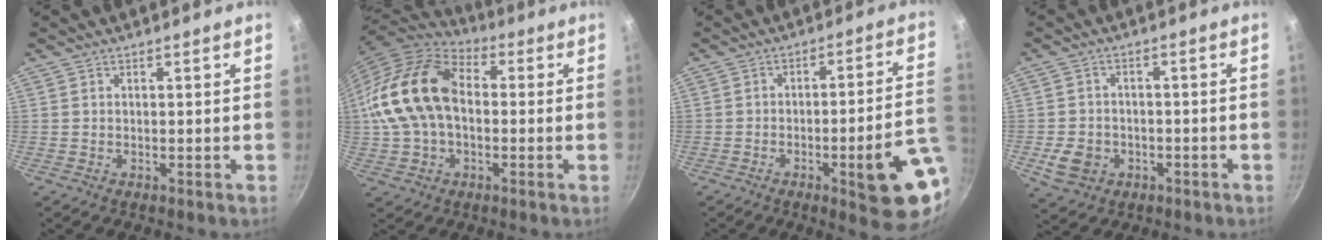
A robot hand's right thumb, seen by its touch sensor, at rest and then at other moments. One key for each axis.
{"total": 18.8, "fx": 0.3, "fy": 12.9, "fz": 13.6, "tx": -0.250, "ty": 0.040, "tz": -0.003}
{"total": 15.0, "fx": -4.7, "fy": 2.8, "fz": 14.0, "tx": -0.157, "ty": 0.029, "tz": -0.058}
{"total": 7.0, "fx": -2.3, "fy": 5.7, "fz": 3.4, "tx": -0.057, "ty": 0.021, "tz": -0.031}